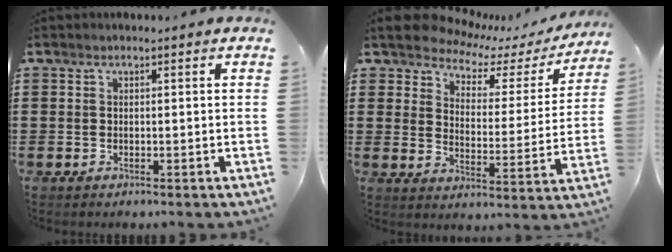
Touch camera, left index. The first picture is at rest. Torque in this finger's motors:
{"motor_torque": [2.14, 0.00, 0.40, 0.00]}